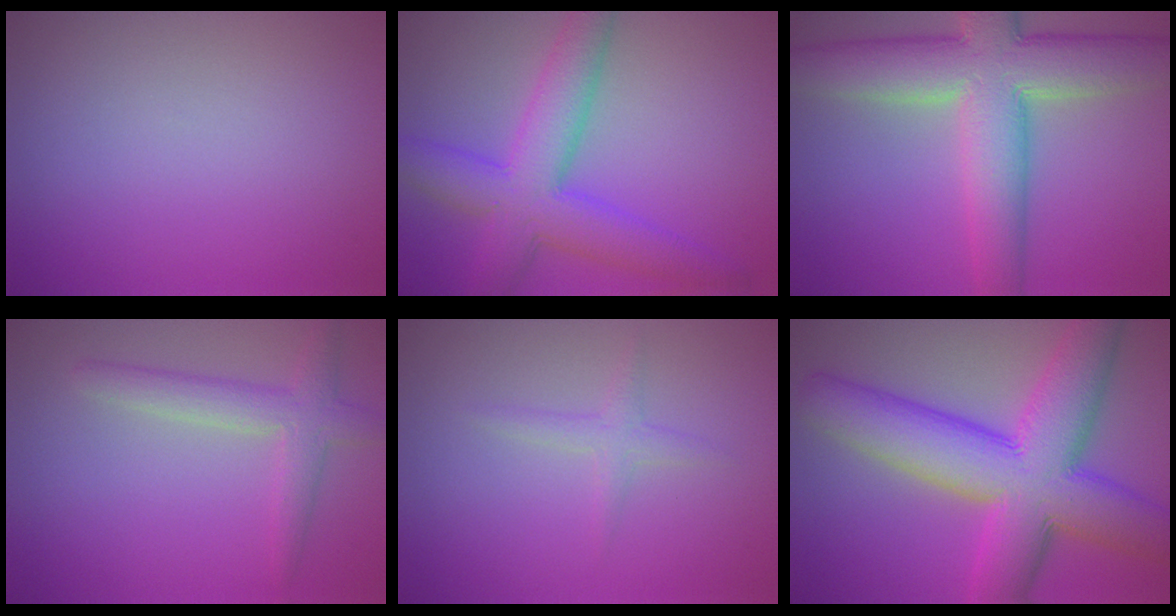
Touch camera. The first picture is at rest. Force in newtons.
{"total": 7.0, "press": 7.0, "slide": 0.2}
{"total": 10.3, "press": 10.2, "slide": 0.6}
{"total": 3.2, "press": 3.2, "slide": 0.2}
{"total": 1.3, "press": 1.3, "slide": 0.0}
{"total": 12.0, "press": 12.0, "slide": 0.2}